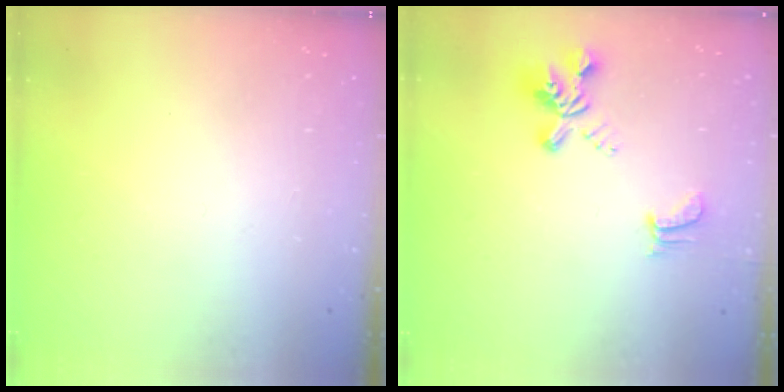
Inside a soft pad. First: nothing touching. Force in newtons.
{"total": 4.2, "press": 3.9, "slide": 1.4}